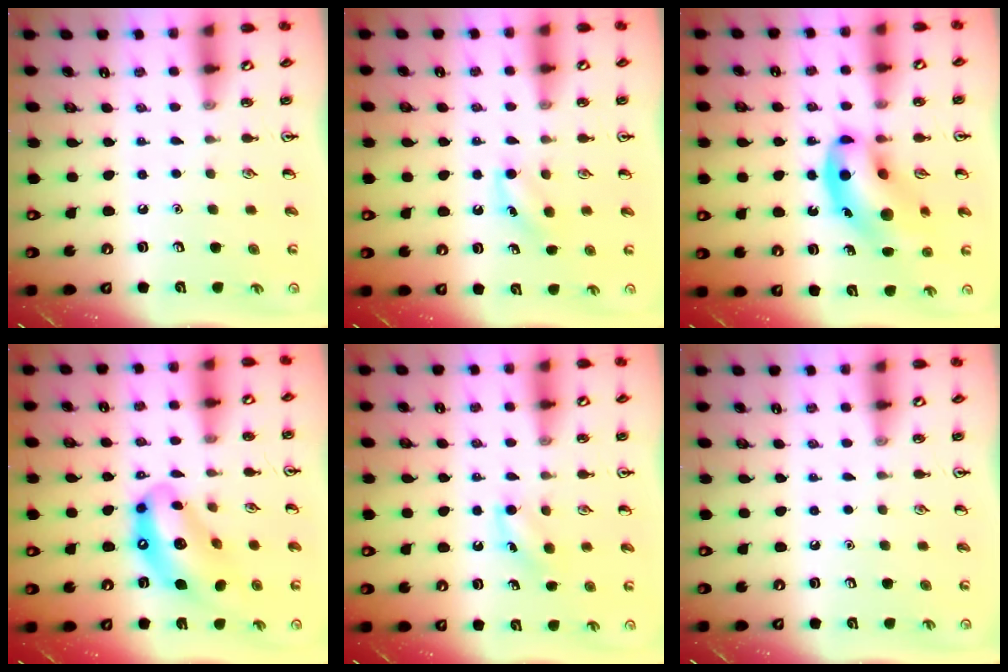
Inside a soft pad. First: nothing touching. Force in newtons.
{"total": 4.1, "press": 3.9, "slide": 1.3}
{"total": 14.0, "press": 13.5, "slide": 3.5}
{"total": 13.9, "press": 13.0, "slide": 4.8}
{"total": 5.2, "press": 5.0, "slide": 1.3}
{"total": 0.0}